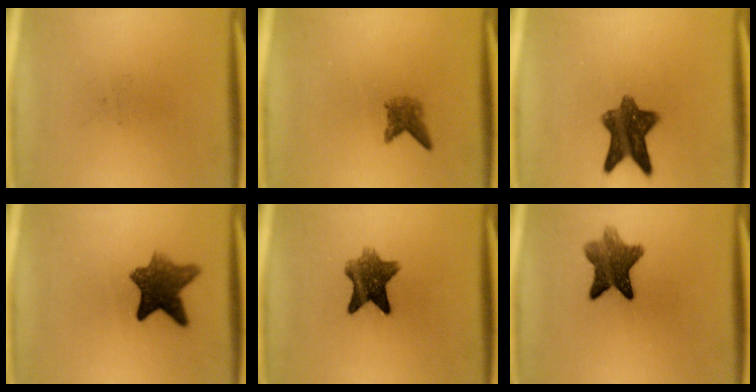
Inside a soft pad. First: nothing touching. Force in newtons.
{"total": 2.3}
{"total": 9.3}
{"total": 8.3}
{"total": 7.8}
{"total": 8.1}